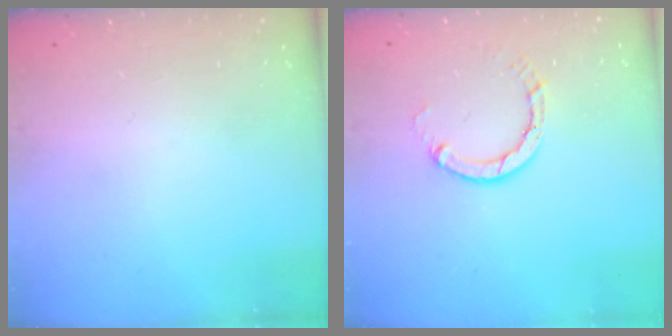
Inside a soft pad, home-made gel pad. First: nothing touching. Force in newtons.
{"total": 3.9, "press": 3.9, "slide": 0.4}